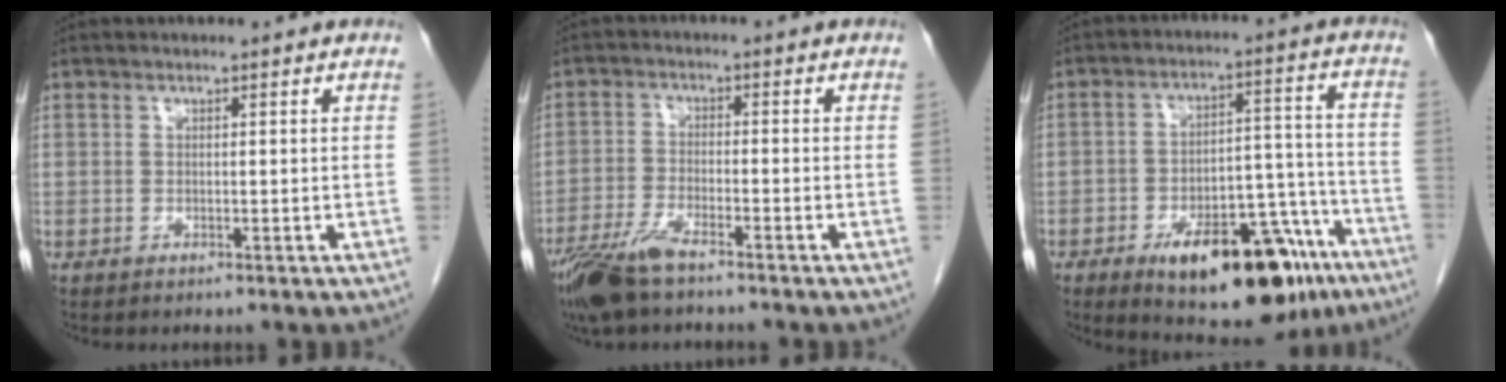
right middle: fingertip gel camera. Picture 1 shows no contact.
{"total": 7.4, "force": [-5.6, 1.5, 4.7], "torque": [-0.098, -0.017, -0.108]}
{"total": 19.6, "force": [-11.9, 7.4, 13.6], "torque": [-0.137, 0.030, -0.167]}